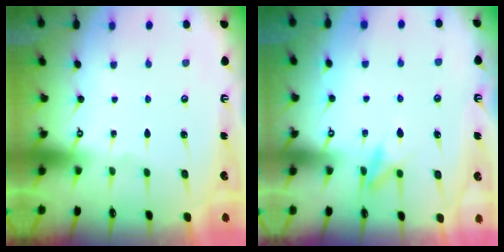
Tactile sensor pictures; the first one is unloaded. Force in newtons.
{"total": 8.6, "press": 8.5, "slide": 1.1}